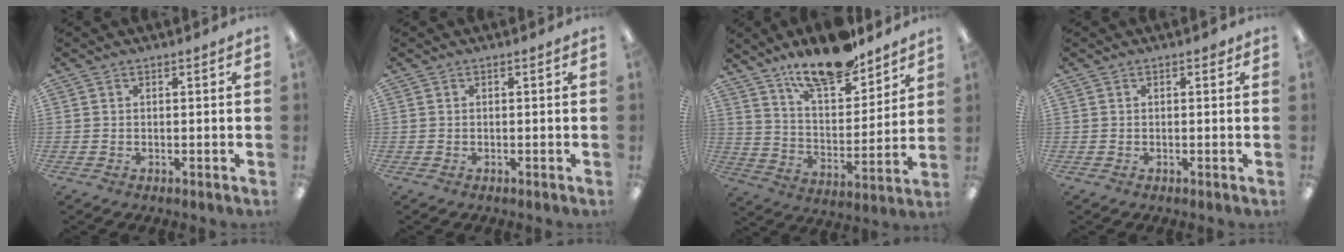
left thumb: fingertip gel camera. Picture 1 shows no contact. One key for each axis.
{"total": 0.0}
{"total": 16.4, "fx": 13.8, "fy": 5.0, "fz": 7.4, "tx": -0.124, "ty": -0.091, "tz": 0.240}
{"total": 0.8, "fx": 0.4, "fy": 0.4, "fz": 0.5, "tx": -0.003, "ty": -0.001, "tz": 0.005}